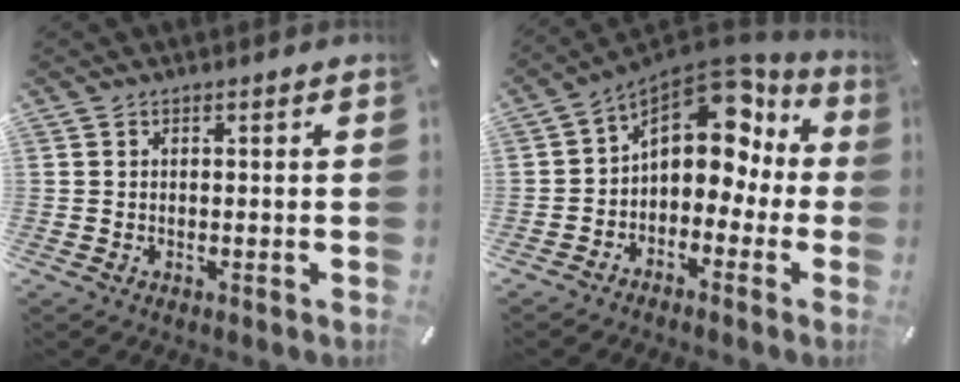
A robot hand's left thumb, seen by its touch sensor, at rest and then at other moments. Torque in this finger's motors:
{"motor_torque": [1.47, 2.88, 0.92, 0.59, 0.37]}